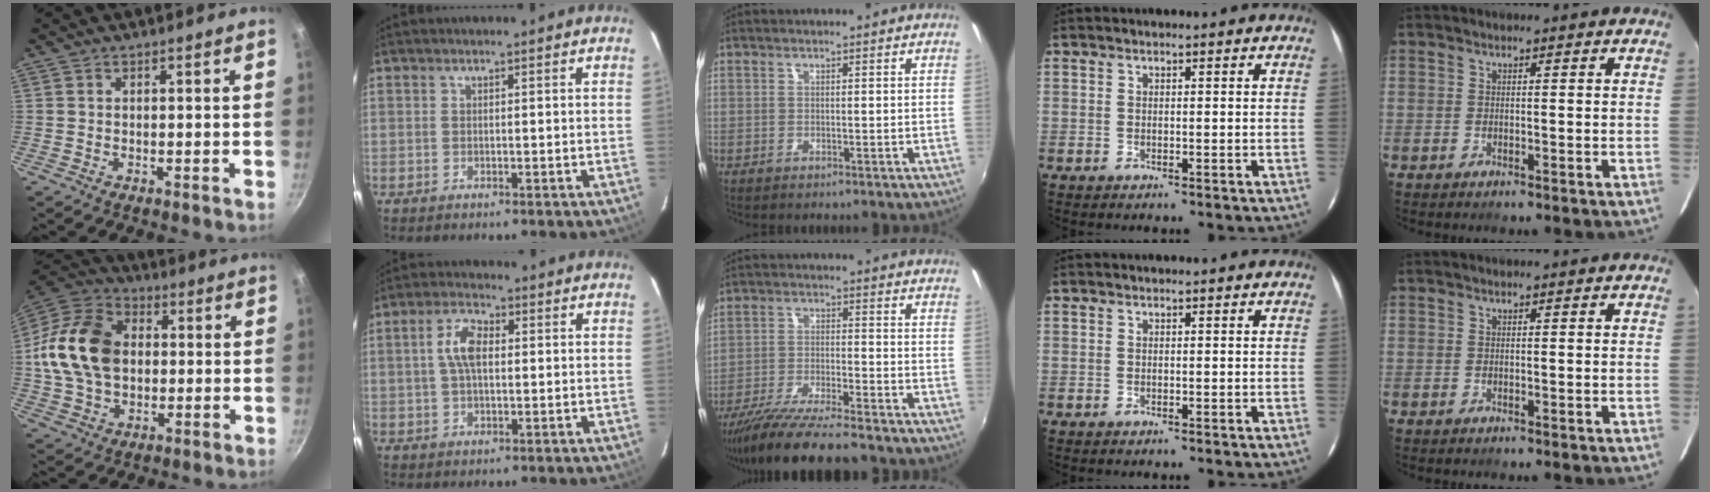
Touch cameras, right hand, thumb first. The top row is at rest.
{"thumb": {"total": 18.3, "force": [1.0, 13.3, 12.5], "torque": [-0.218, 0.027, 0.008]}, "index": {"total": 5.8, "force": [0.7, 2.9, 4.9], "torque": [-0.095, 0.014, 0.015]}, "middle": {"total": 13.3, "force": [-11.7, 0.7, 6.4], "torque": [-0.137, -0.030, -0.202]}}